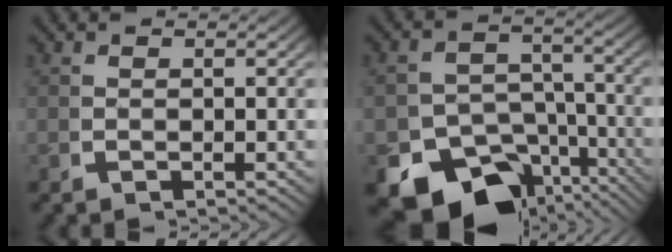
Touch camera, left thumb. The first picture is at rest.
{"total": 15.5, "force": [-8.7, 10.6, 7.1], "torque": [-0.132, -0.072, -0.122]}